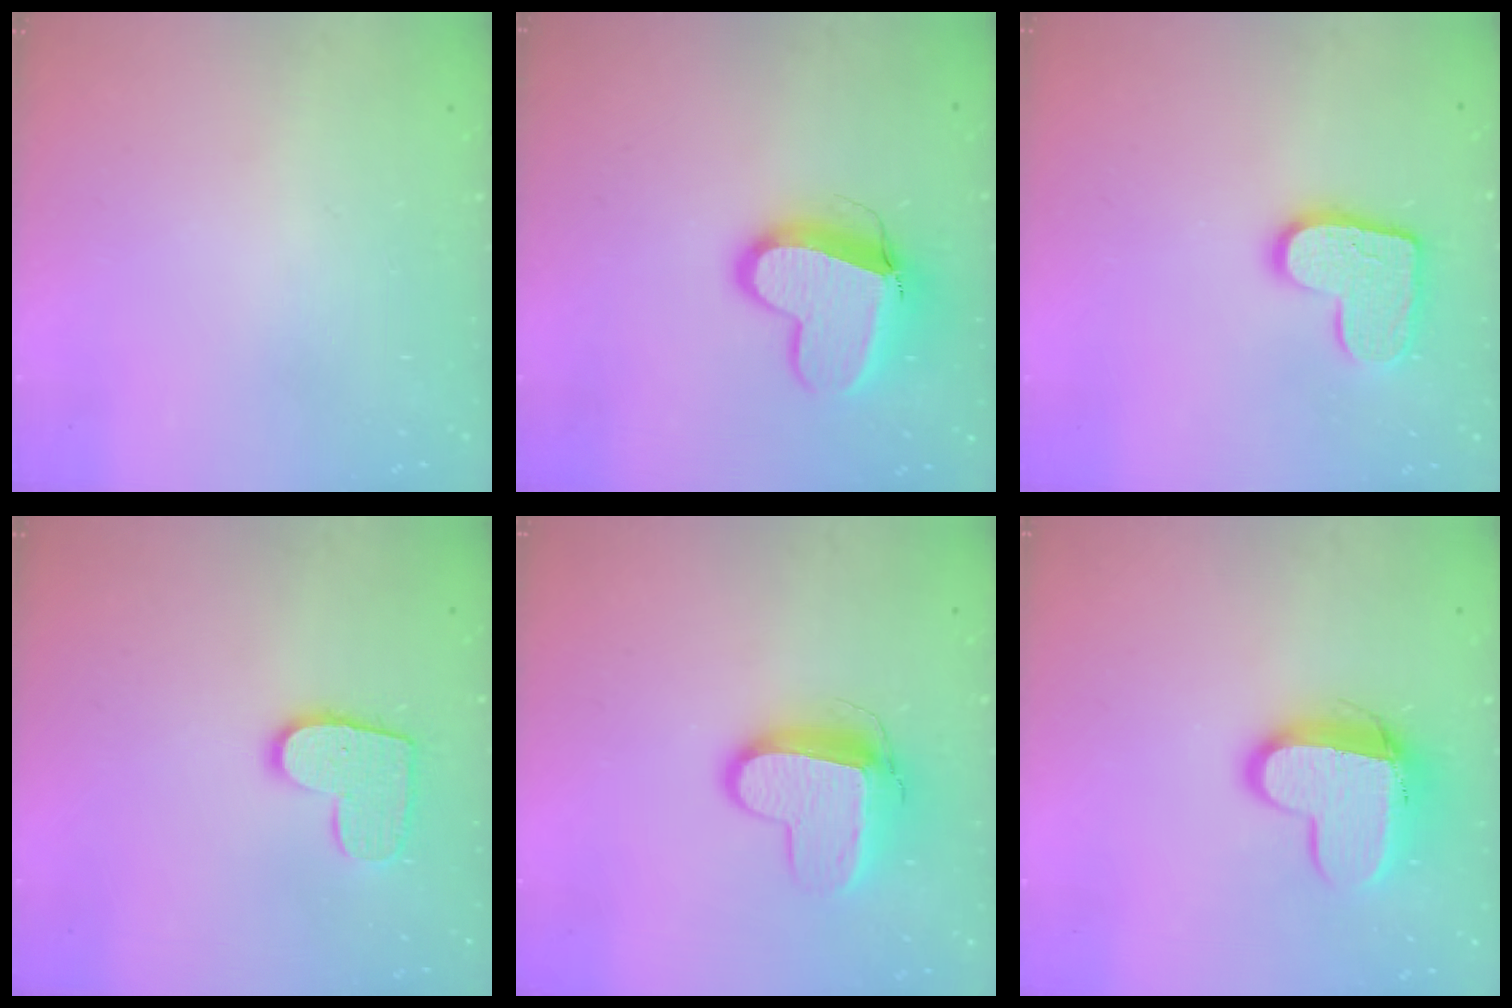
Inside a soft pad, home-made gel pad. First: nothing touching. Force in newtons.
{"total": 15.6, "press": 15.5, "slide": 1.5}
{"total": 12.8, "press": 12.8, "slide": 0.8}
{"total": 10.8, "press": 10.8, "slide": 0.5}
{"total": 11.1, "press": 11.0, "slide": 1.3}
{"total": 12.1, "press": 12.0, "slide": 0.9}